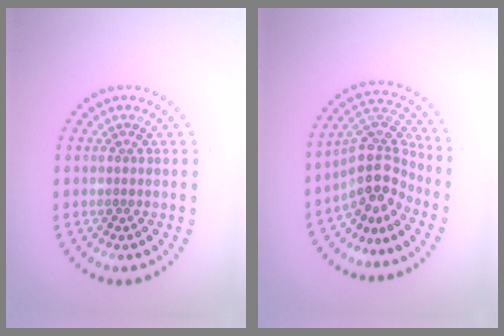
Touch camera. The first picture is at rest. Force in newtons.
{"total": 4.4, "press": 3.3, "slide": 3.0}